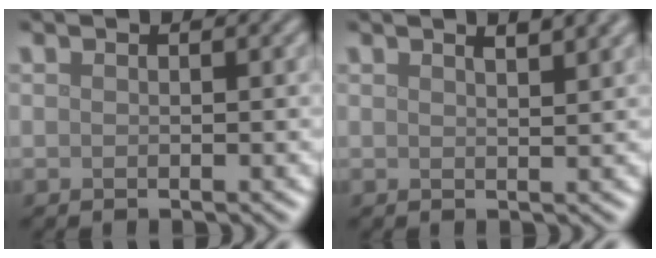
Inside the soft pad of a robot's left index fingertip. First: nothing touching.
{"total": 3.5, "force": [2.2, 1.1, 2.4], "torque": [-0.012, 0.017, 0.013]}